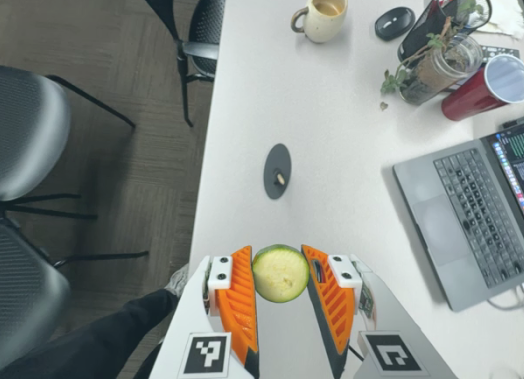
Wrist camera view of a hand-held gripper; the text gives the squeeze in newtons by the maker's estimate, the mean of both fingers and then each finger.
{"total": 10.2, "left": 9.9, "right": 10.4}